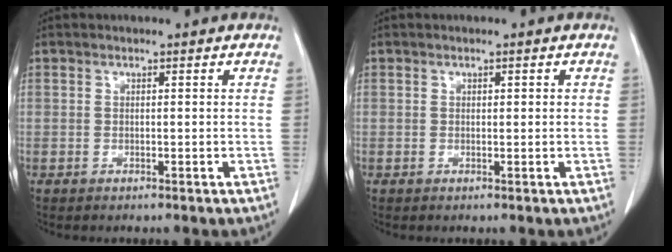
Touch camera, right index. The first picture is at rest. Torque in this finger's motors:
{"motor_torque": [-0.10, -0.11, -0.01, -0.01]}